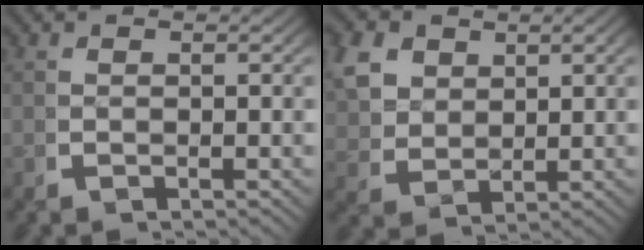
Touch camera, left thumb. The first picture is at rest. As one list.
[{"total": 5.5, "force": [1.3, 4.4, 3.0], "torque": [-0.082, -0.024, 0.035]}]